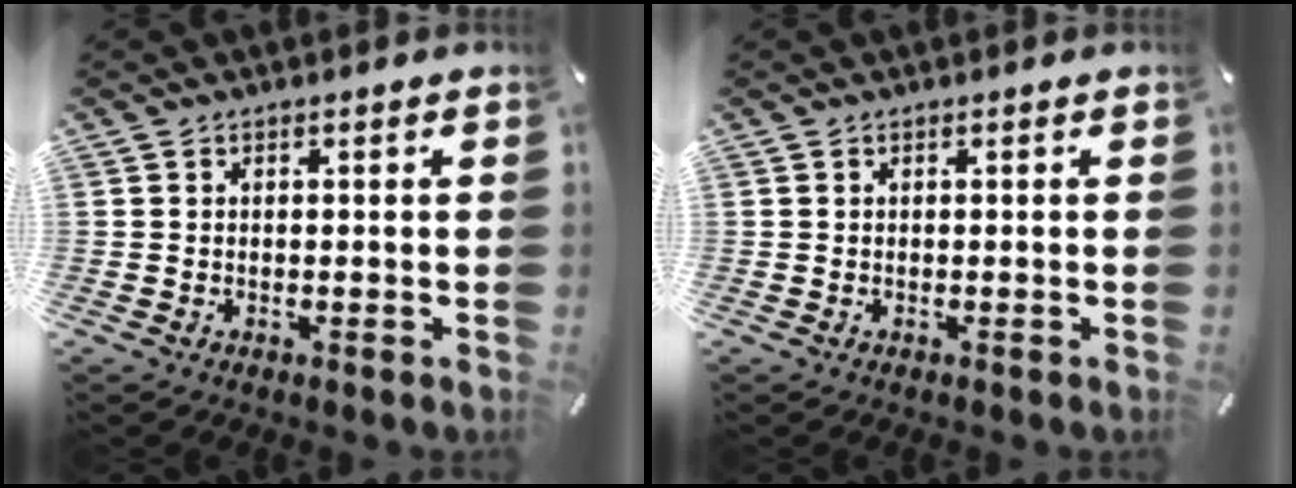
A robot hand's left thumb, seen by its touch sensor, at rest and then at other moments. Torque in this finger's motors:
{"motor_torque": [0.00, 0.00, -0.02, -0.01, 0.00]}